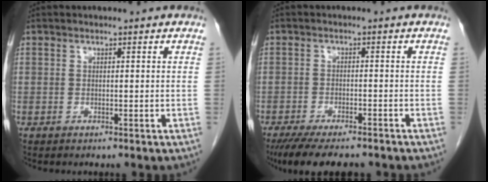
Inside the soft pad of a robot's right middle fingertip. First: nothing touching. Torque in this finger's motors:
{"motor_torque": [1.11, -1.03, 0.41, 0.12]}